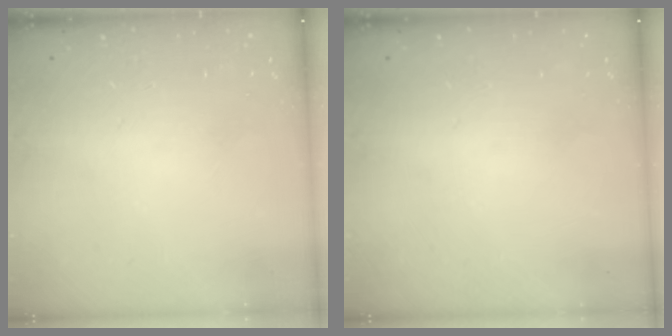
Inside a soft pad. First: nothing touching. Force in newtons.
{"total": 0.0}